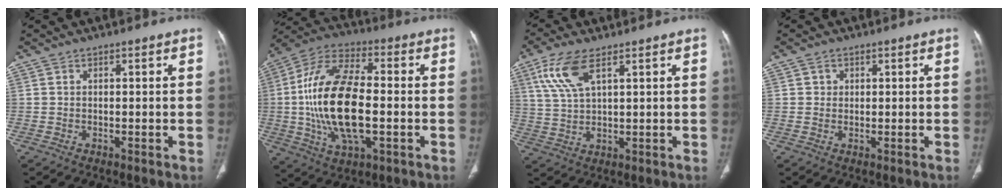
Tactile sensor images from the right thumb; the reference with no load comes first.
{"total": 21.0, "force": [-1.8, 9.9, 18.5], "torque": [-0.363, 0.016, -0.030]}
{"total": 8.6, "force": [4.3, 3.3, 6.7], "torque": [-0.150, -0.006, 0.094]}
{"total": 1.4, "force": [0.4, 1.3, 0.3], "torque": [0.006, 0.000, 0.005]}